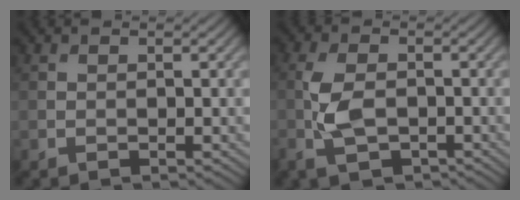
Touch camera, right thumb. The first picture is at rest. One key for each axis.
{"total": 5.2, "fx": -1.5, "fy": 3.0, "fz": 4.0, "tx": -0.103, "ty": -0.006, "tz": -0.032}